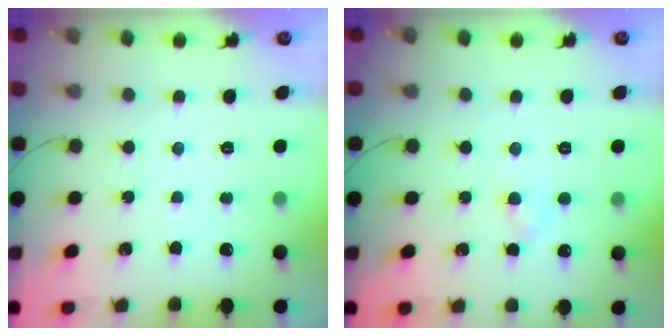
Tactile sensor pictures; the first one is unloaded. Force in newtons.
{"total": 2.3, "press": 2.1, "slide": 0.8}